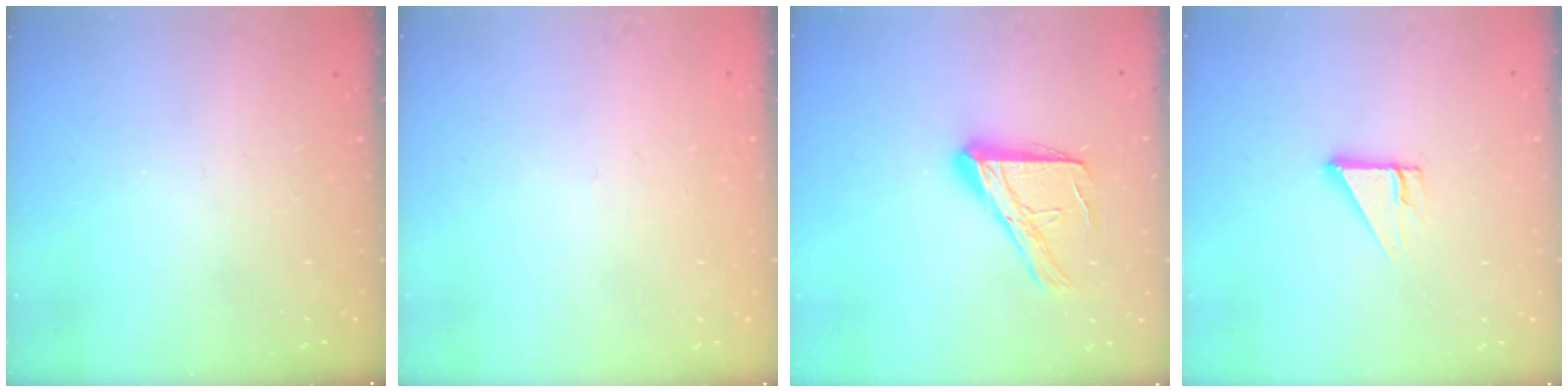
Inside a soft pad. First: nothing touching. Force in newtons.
{"total": 2.7, "press": 2.7, "slide": 0.3}
{"total": 14.7, "press": 14.7, "slide": 1.1}
{"total": 4.3, "press": 4.3, "slide": 0.4}